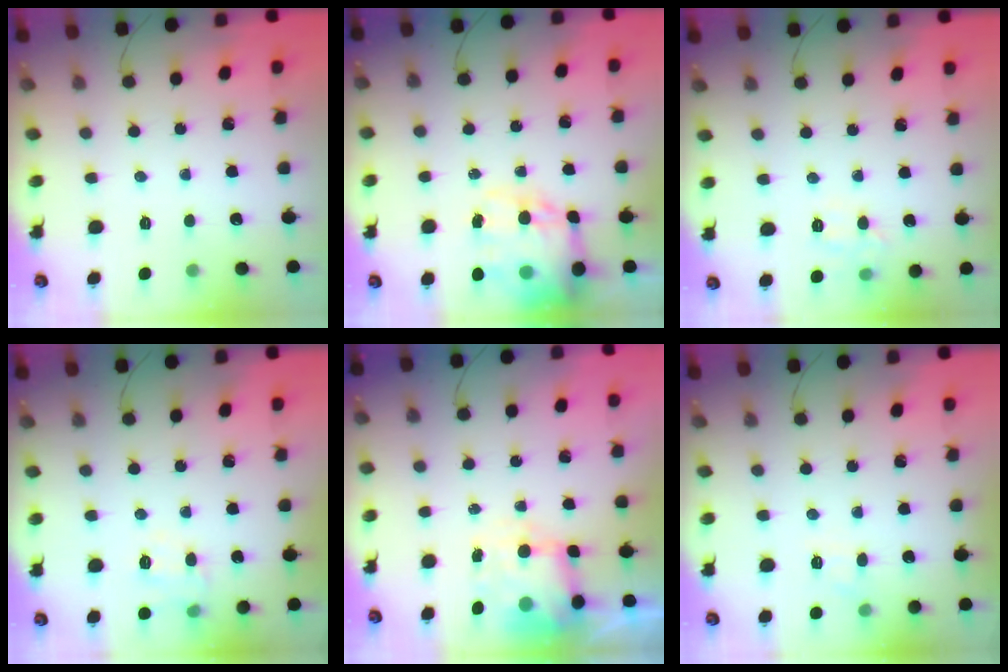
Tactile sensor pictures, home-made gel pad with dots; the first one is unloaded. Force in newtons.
{"total": 18.9, "press": 18.4, "slide": 4.2}
{"total": 6.8, "press": 6.7, "slide": 1.0}
{"total": 7.0, "press": 6.9, "slide": 0.7}
{"total": 6.0, "press": 5.9, "slide": 0.8}
{"total": 6.3, "press": 6.1, "slide": 1.5}